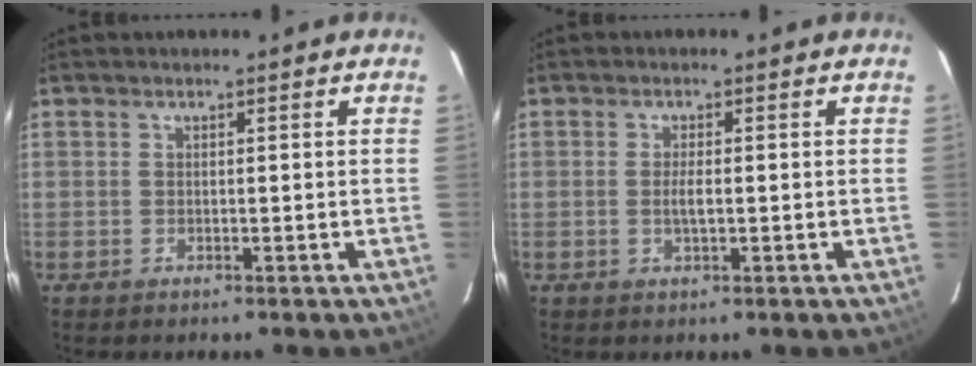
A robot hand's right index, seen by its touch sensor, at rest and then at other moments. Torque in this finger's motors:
{"motor_torque": [0.56, -0.17, 0.27, 0.05]}